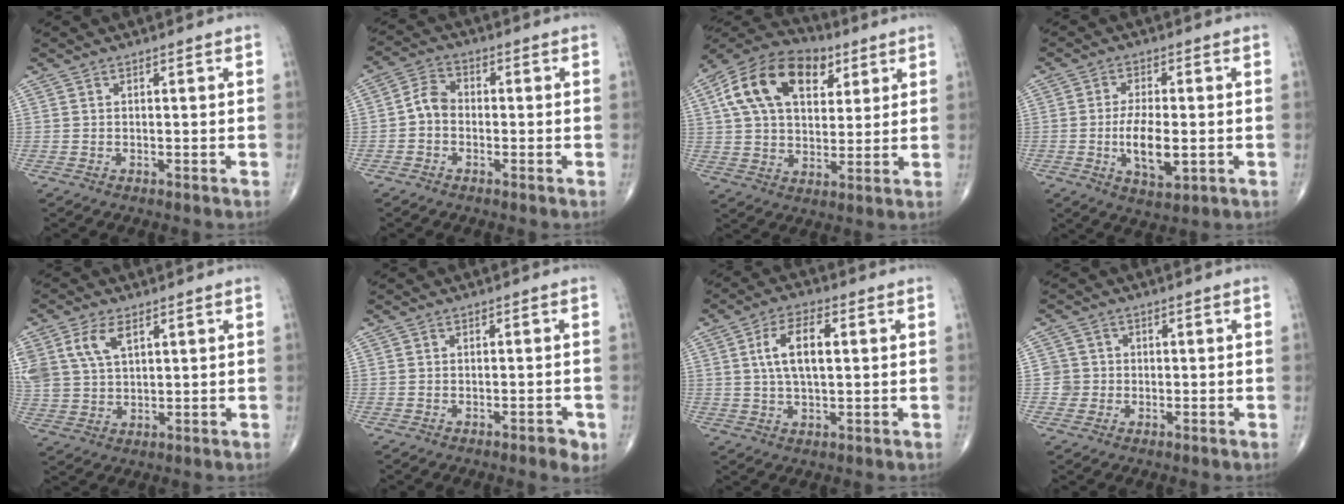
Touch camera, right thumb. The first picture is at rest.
{"total": 4.5, "force": [-1.0, 3.4, 2.7], "torque": [-0.039, 0.017, -0.031]}
{"total": 19.2, "force": [7.3, 12.0, 13.1], "torque": [-0.214, 0.003, 0.119]}
{"total": 8.2, "force": [-1.4, 3.5, 7.3], "torque": [-0.127, -0.005, -0.021]}
{"total": 10.0, "force": [4.3, 5.9, 6.8], "torque": [-0.150, -0.003, 0.092]}
{"total": 2.5, "force": [-1.3, 0.9, 2.0], "torque": [-0.024, 0.005, -0.016]}
{"total": 8.8, "force": [1.7, 4.0, 7.7], "torque": [-0.137, 0.008, 0.027]}
{"total": 3.0, "force": [-0.4, 3.0, -0.1], "torque": [0.028, 0.010, -0.012]}